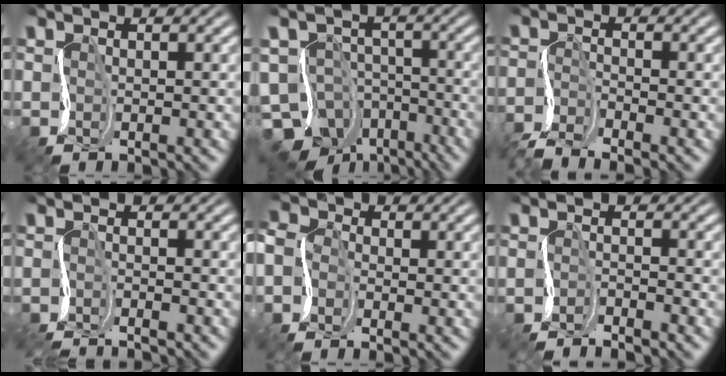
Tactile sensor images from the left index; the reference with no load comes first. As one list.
[{"total": 8.9, "force": [-5.7, 5.6, 3.9], "torque": [-0.068, -0.003, -0.113]}, {"total": 3.7, "force": [-3.4, 0.5, 1.2], "torque": [-0.030, -0.004, -0.078]}, {"total": 2.8, "force": [-2.8, -0.2, 0.3], "torque": [-0.007, -0.008, -0.060]}, {"total": 4.2, "force": [-2.0, 3.2, 2.0], "torque": [-0.042, 0.009, -0.050]}, {"total": 2.1, "force": [-2.0, -0.1, 0.3], "torque": [-0.009, 0.000, -0.048]}]